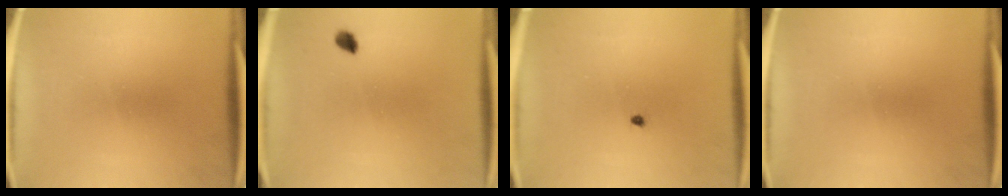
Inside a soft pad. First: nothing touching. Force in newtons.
{"total": 1.6}
{"total": 0.6}
{"total": 0.0}